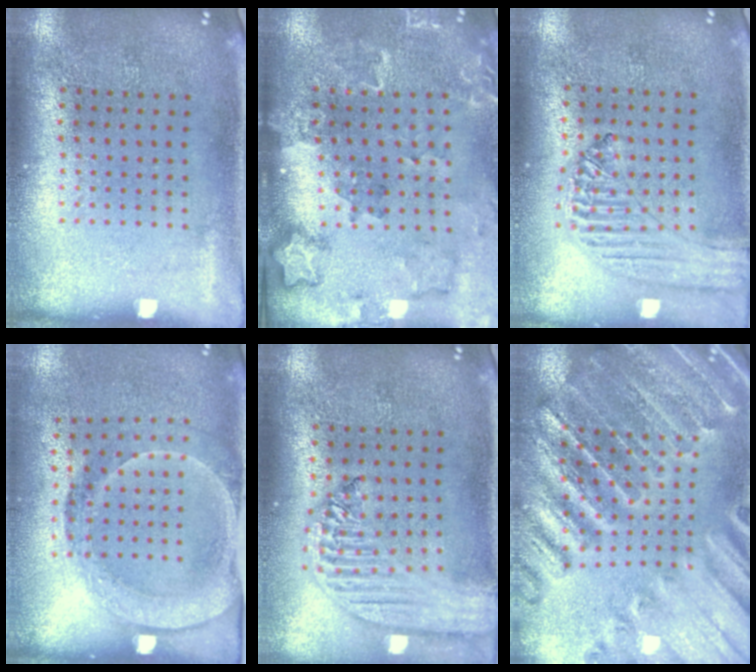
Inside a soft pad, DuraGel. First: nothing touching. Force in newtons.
{"total": 1.8, "press": 1.8, "slide": 0.2}
{"total": 1.2, "press": 1.2, "slide": 0.1}
{"total": 1.7, "press": 1.4, "slide": 1.1}
{"total": 2.5, "press": 2.1, "slide": 1.4}
{"total": 2.8, "press": 2.8, "slide": 0.4}